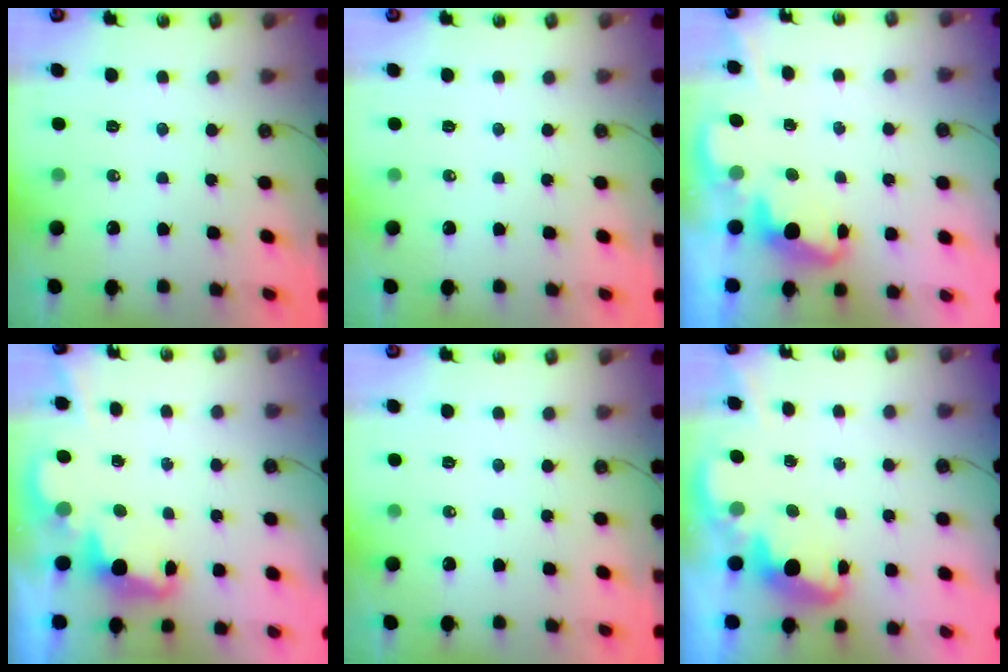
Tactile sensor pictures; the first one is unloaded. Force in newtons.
{"total": 0.0}
{"total": 2.3, "press": 2.2, "slide": 0.5}
{"total": 2.4, "press": 2.3, "slide": 0.5}
{"total": 0.0}
{"total": 2.7, "press": 2.6, "slide": 0.7}